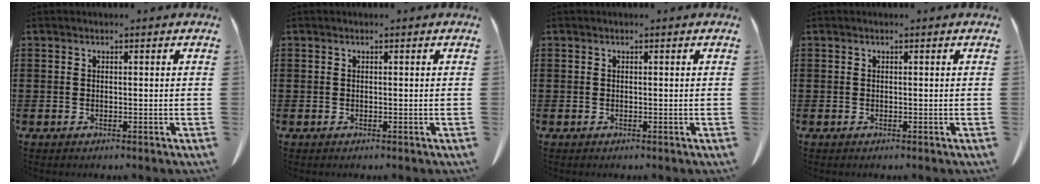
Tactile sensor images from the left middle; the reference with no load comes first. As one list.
[{"total": 0.0}, {"total": 0.0}, {"total": 0.0}]